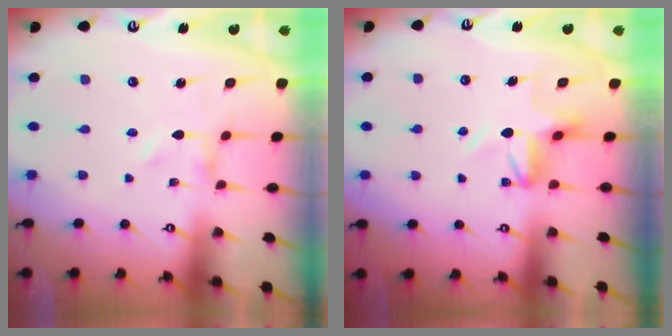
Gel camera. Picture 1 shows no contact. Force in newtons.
{"total": 6.0, "press": 6.0, "slide": 0.4}